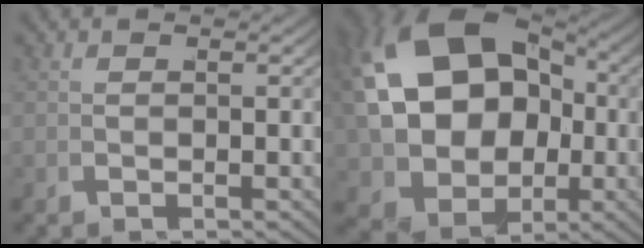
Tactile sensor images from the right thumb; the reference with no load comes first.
{"total": 22.4, "force": [0.5, 17.1, 14.4], "torque": [-0.327, -0.061, 0.030]}